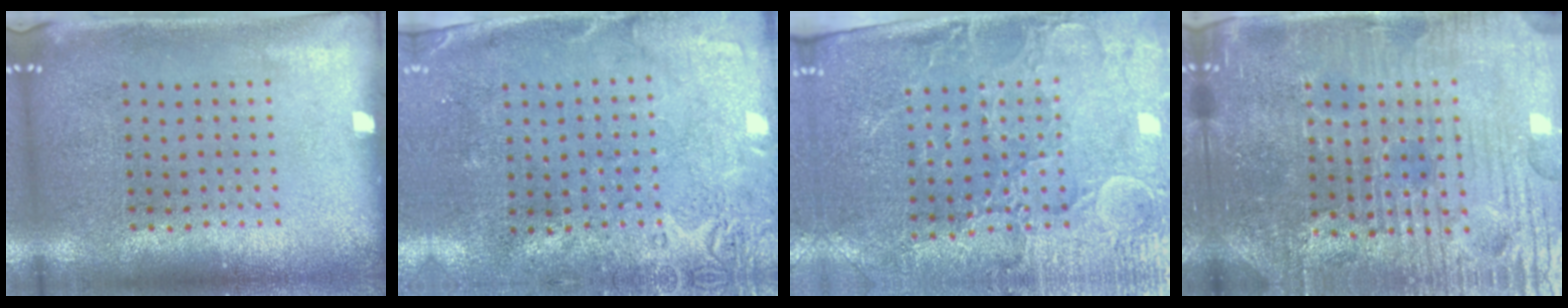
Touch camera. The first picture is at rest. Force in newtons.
{"total": 2.7, "press": 2.2, "slide": 1.7}
{"total": 3.3, "press": 3.1, "slide": 1.1}
{"total": 5.6, "press": 5.3, "slide": 1.8}